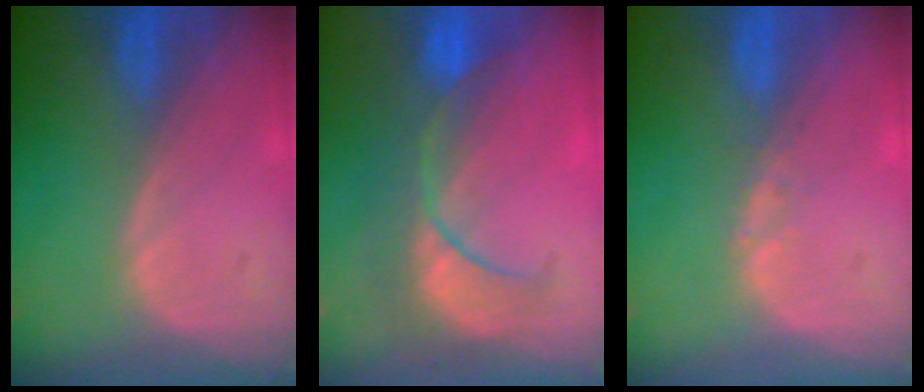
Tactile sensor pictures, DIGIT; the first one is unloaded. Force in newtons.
{"total": 8.5, "press": 8.2, "slide": 2.0}
{"total": 0.8, "press": 0.7, "slide": 0.1}